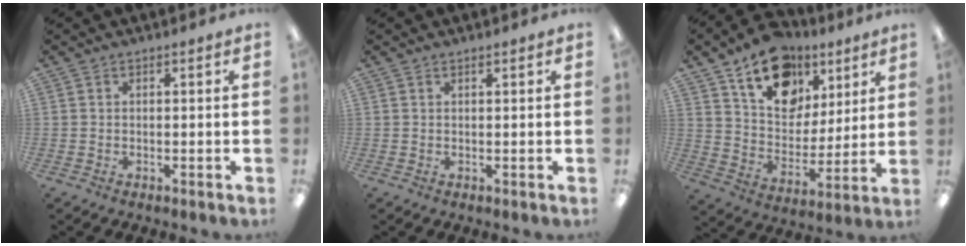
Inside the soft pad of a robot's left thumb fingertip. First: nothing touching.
{"total": 0.6, "force": [0.5, 0.2, 0.2], "torque": [-0.005, 0.001, 0.010]}
{"total": 16.9, "force": [10.2, 11.4, 7.3], "torque": [-0.117, -0.047, 0.190]}